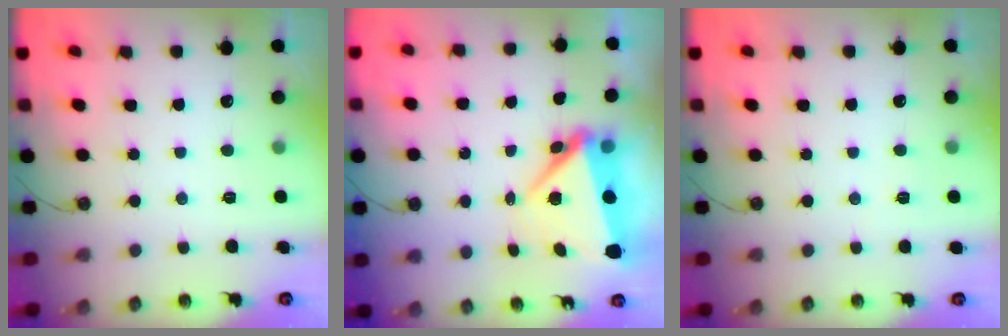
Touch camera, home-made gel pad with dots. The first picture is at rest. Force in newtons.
{"total": 9.3, "press": 8.2, "slide": 4.3}
{"total": 2.5, "press": 1.2, "slide": 2.2}